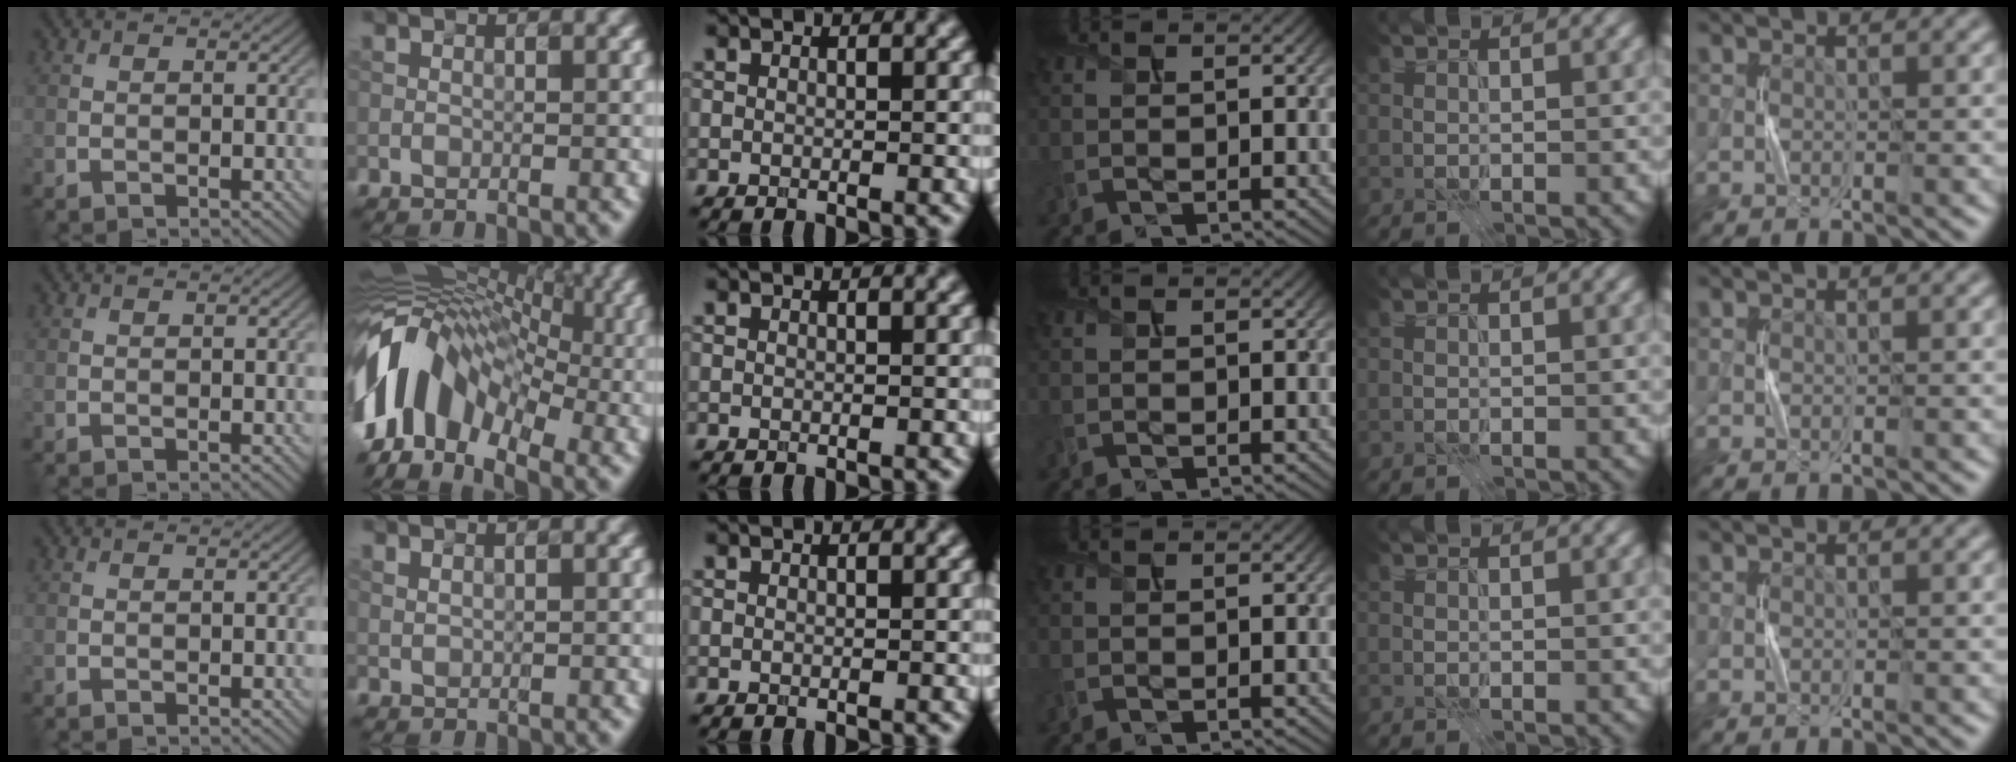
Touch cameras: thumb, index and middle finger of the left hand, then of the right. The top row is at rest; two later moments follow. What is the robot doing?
{"motion": "press", "object": "sticky note"}